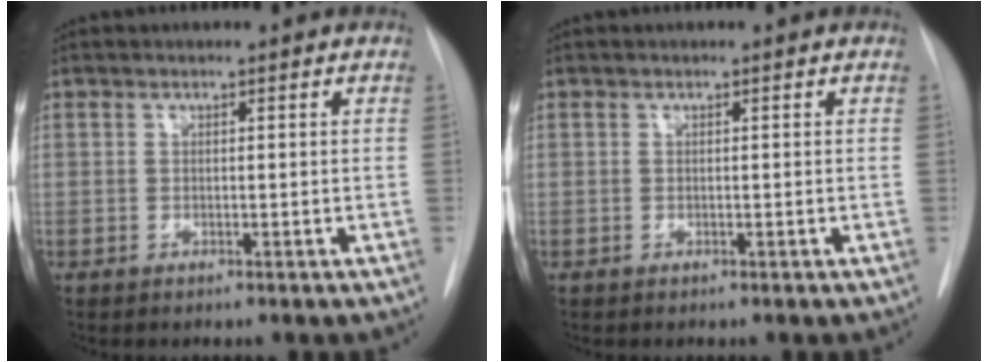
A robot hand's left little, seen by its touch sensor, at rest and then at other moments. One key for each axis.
{"total": 0.0}